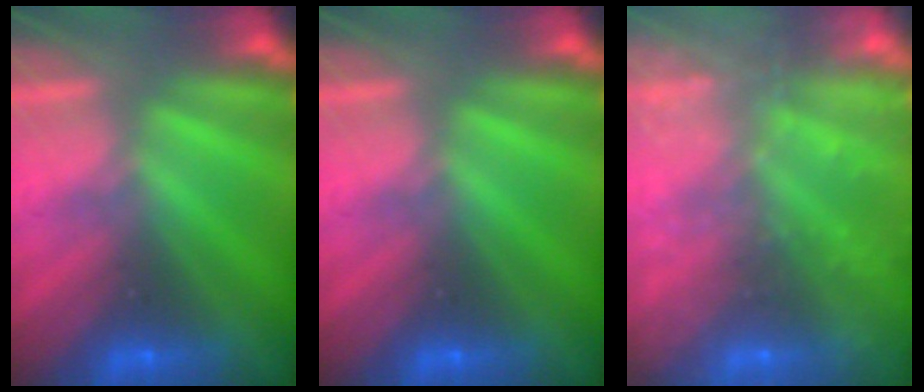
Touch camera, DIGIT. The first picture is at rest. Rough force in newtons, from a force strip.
{"total": 0.0}
{"total": 8.0}